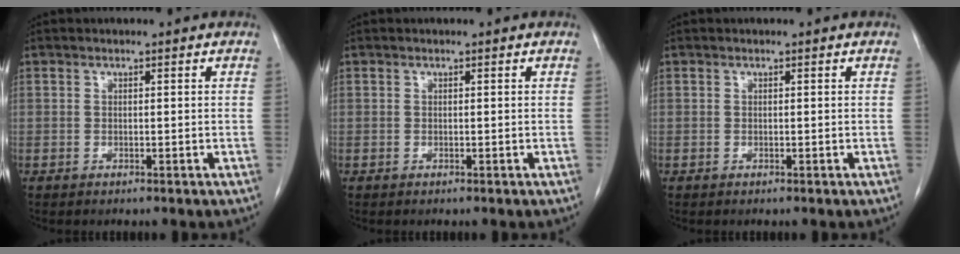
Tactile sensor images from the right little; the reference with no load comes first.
{"total": 0.0}
{"total": 0.0}